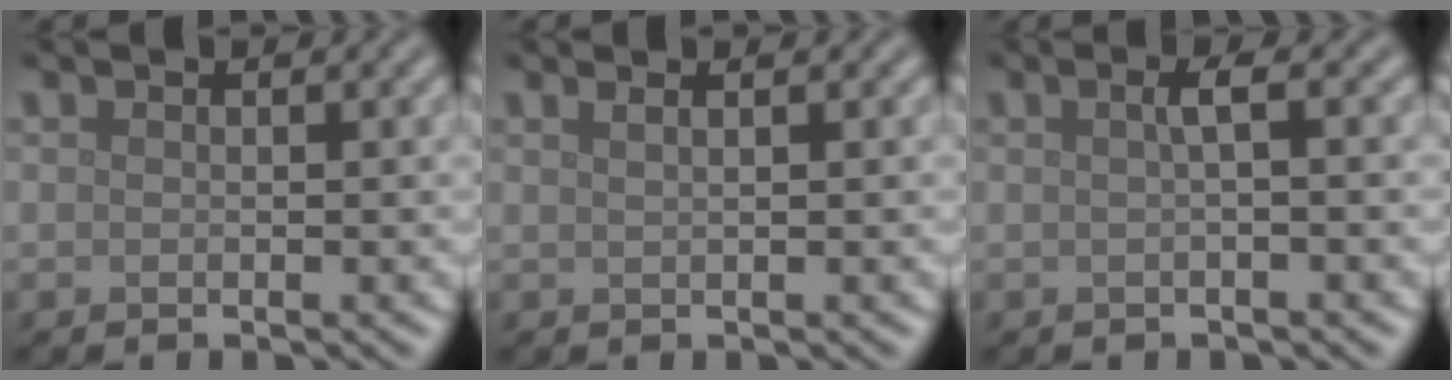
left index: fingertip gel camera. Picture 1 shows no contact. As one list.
[{"total": 2.2, "force": [1.3, 1.1, 1.4], "torque": [0.000, 0.002, -0.009]}, {"total": 1.8, "force": [0.2, 0.4, 1.7], "torque": [-0.028, 0.006, -0.001]}]